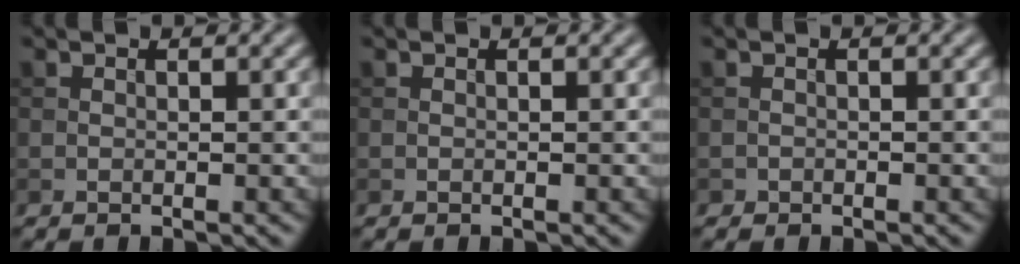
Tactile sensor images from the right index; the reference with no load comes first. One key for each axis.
{"total": 0.0}
{"total": 0.5, "fx": -0.3, "fy": 0.4, "fz": 0.0, "tx": 0.004, "ty": -0.003, "tz": -0.007}